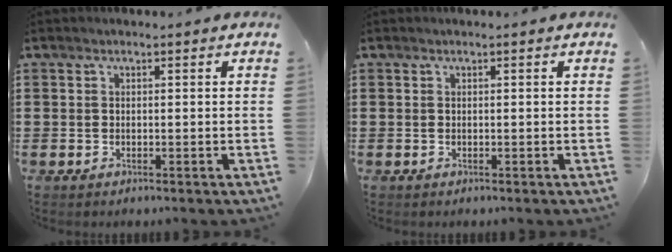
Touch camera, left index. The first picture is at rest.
{"total": 0.0}